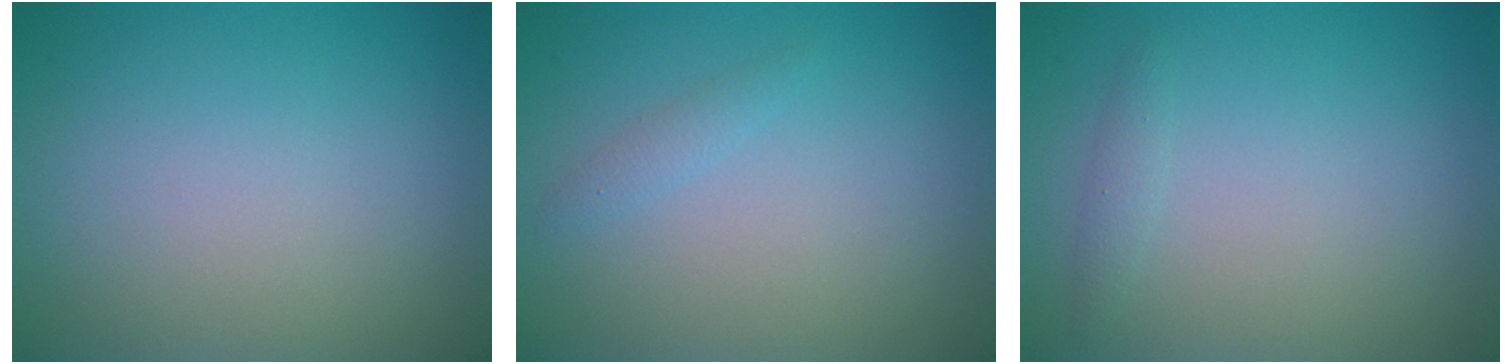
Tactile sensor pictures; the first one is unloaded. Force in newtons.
{"total": 0.8, "press": 0.8, "slide": 0.1}
{"total": 0.8, "press": 0.8, "slide": 0.1}